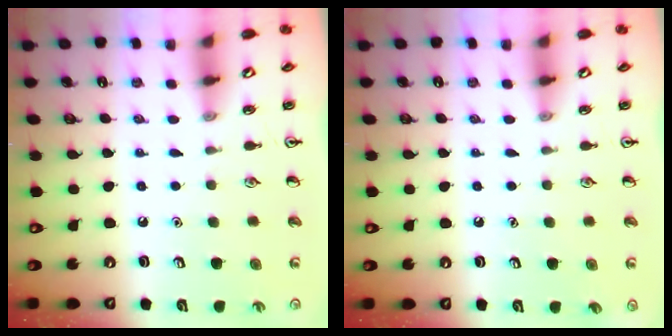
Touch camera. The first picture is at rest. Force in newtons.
{"total": 0.0}